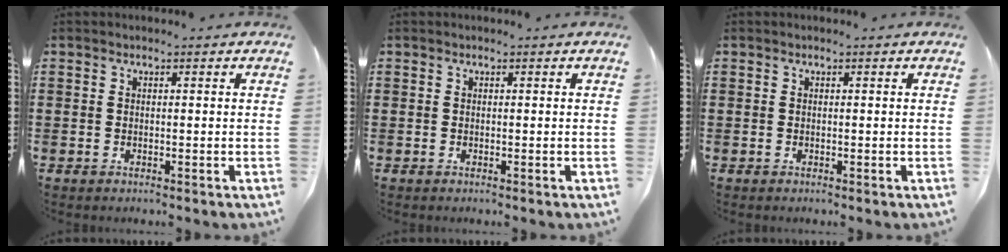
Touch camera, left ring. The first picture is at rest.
{"total": 0.0}
{"total": 0.0}